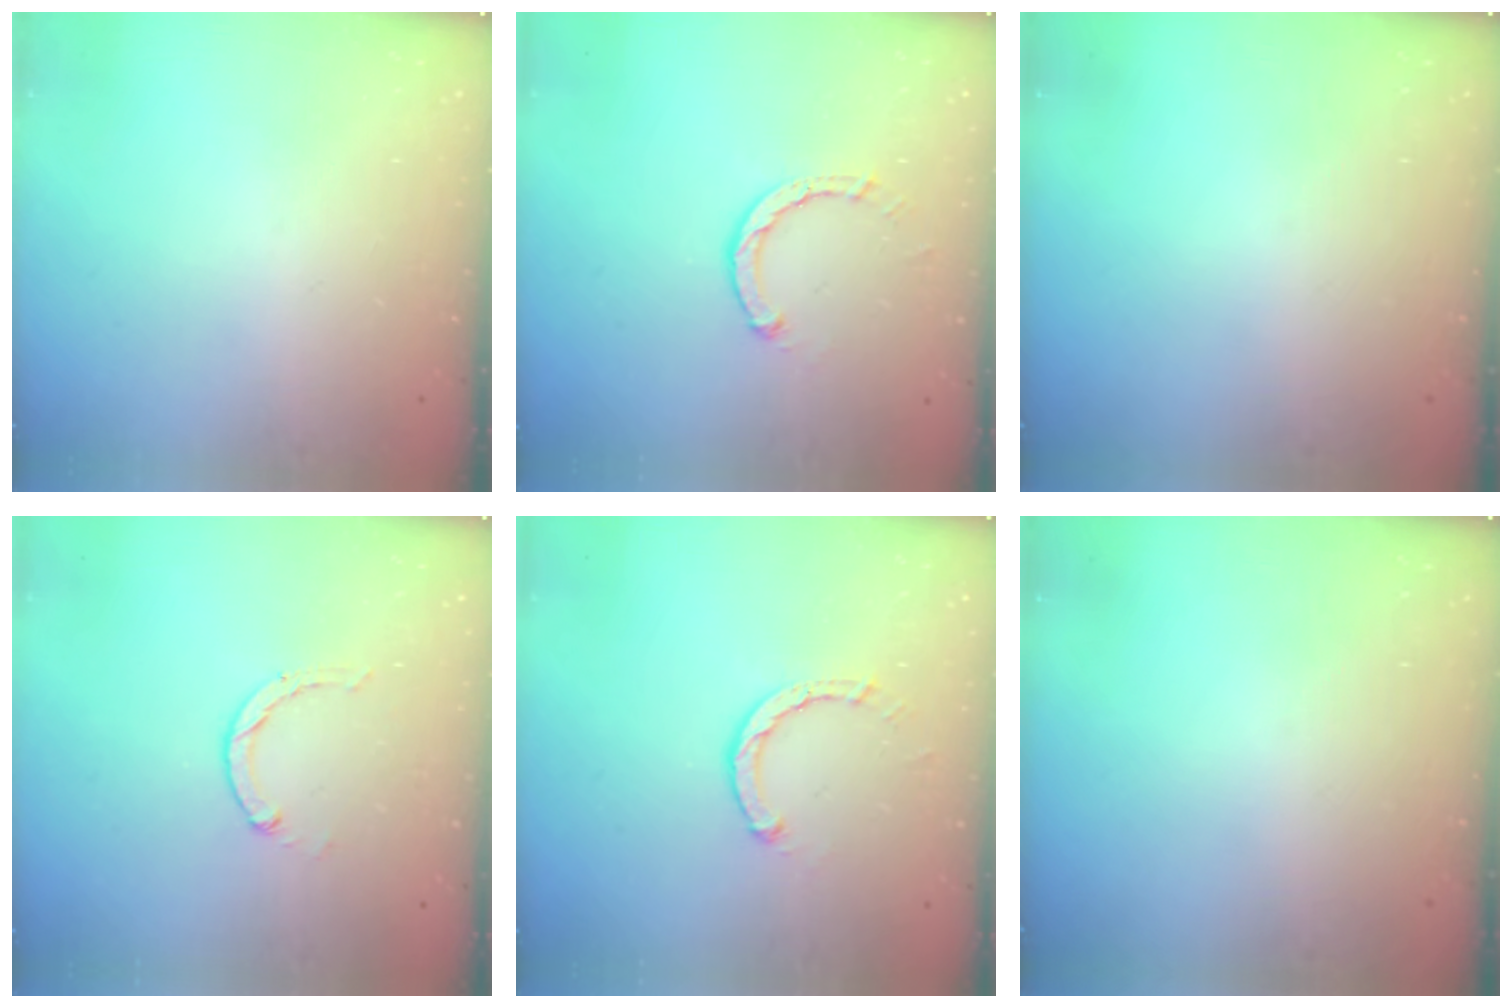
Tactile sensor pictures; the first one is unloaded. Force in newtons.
{"total": 2.6, "press": 2.6, "slide": 0.3}
{"total": 0.0}
{"total": 0.8, "press": 0.8, "slide": 0.2}
{"total": 2.6, "press": 2.6, "slide": 0.3}
{"total": 0.0}